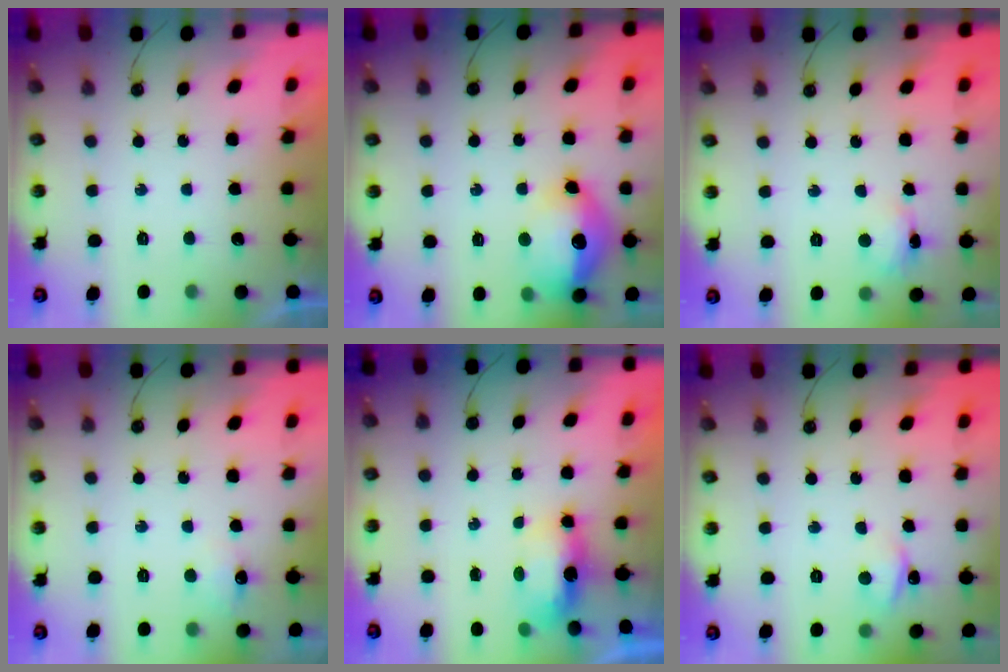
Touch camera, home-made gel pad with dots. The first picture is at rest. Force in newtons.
{"total": 15.1, "press": 15.1, "slide": 1.4}
{"total": 3.8, "press": 3.7, "slide": 0.2}
{"total": 6.1, "press": 6.1, "slide": 0.8}
{"total": 5.8, "press": 5.6, "slide": 1.5}
{"total": 3.7, "press": 3.7, "slide": 0.5}